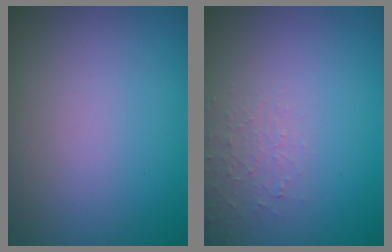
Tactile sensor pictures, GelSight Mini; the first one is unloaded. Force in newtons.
{"total": 1.8, "press": 1.8, "slide": 0.4}